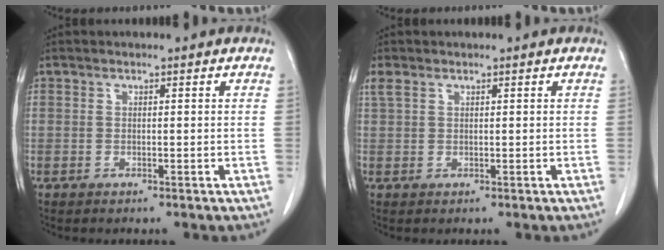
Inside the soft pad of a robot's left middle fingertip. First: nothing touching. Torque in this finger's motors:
{"motor_torque": [0.35, -0.40, 0.04, 0.03]}